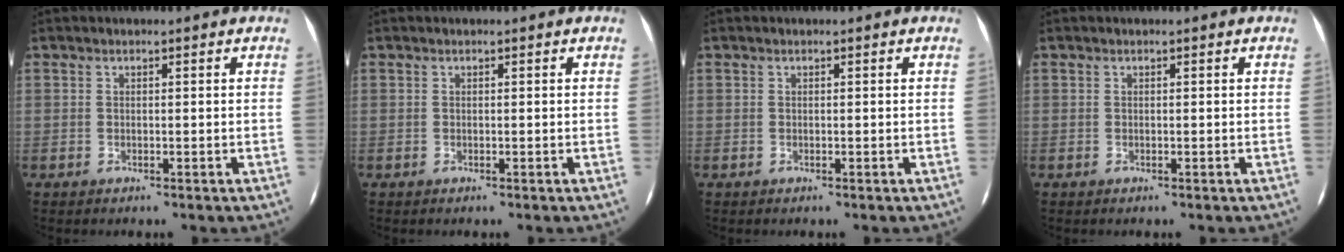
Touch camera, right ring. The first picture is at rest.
{"total": 0.0}
{"total": 0.0}
{"total": 0.0}